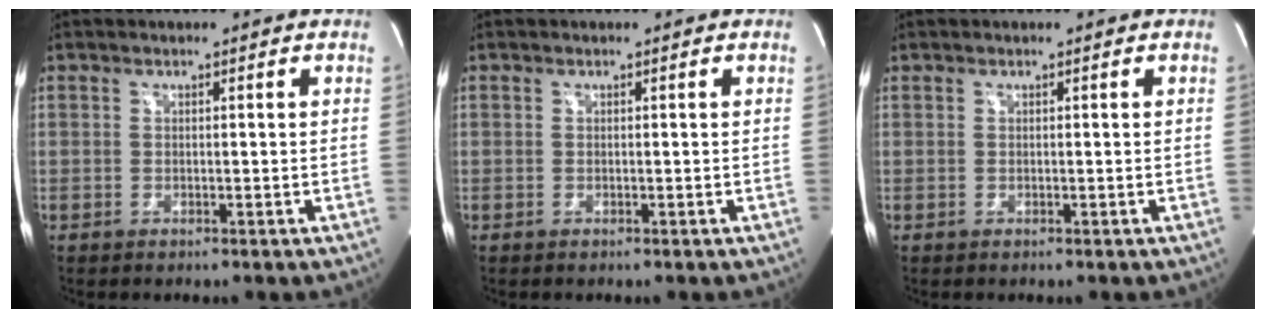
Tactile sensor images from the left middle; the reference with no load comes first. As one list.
[{"total": 0.0}, {"total": 0.0}]